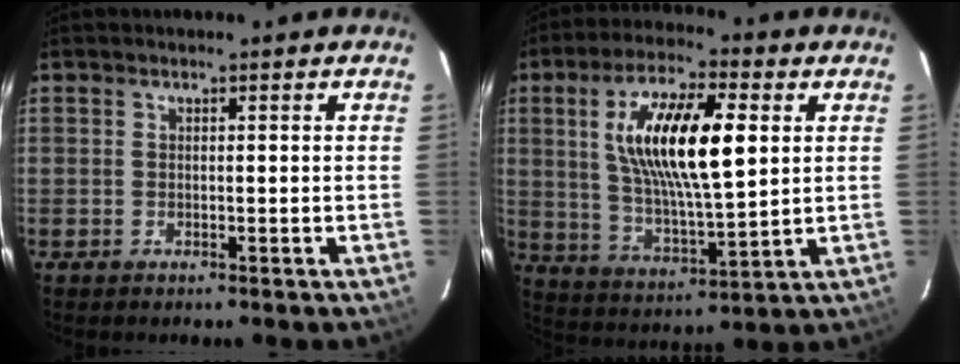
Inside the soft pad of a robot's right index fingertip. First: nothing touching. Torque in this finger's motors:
{"motor_torque": [1.56, 0.58, 1.05, 0.21]}